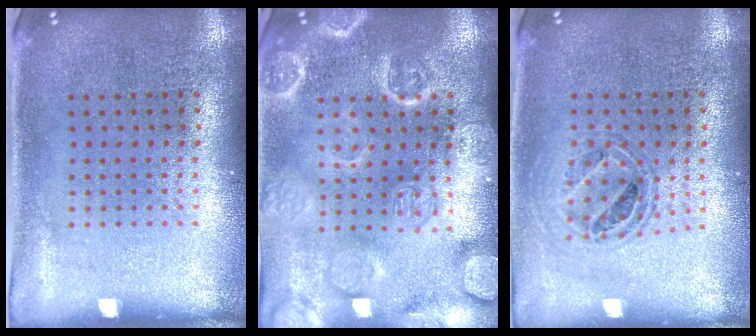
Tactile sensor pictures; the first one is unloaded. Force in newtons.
{"total": 3.6, "press": 3.6, "slide": 0.4}
{"total": 0.8, "press": 0.8, "slide": 0.1}